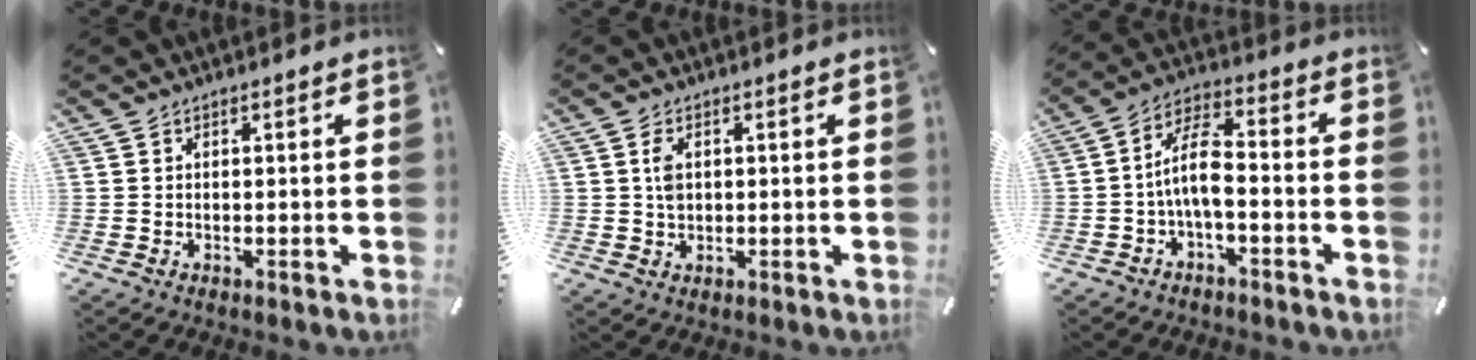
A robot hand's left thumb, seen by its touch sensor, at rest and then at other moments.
{"total": 3.4, "force": [0.6, 2.2, 2.5], "torque": [-0.046, 0.003, 0.007]}
{"total": 9.8, "force": [-2.4, 4.2, 8.5], "torque": [-0.174, 0.009, -0.044]}